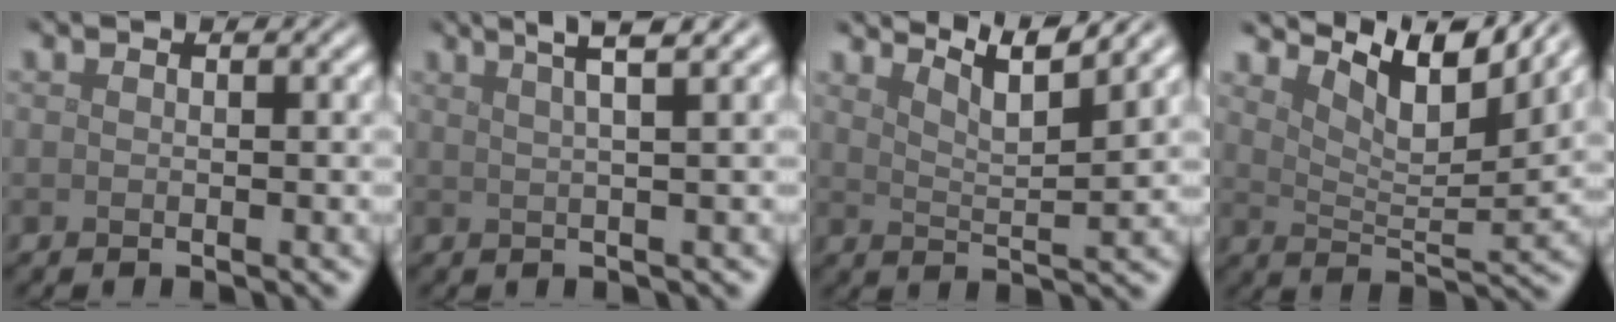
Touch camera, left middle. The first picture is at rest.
{"total": 4.5, "force": [2.9, 0.7, 3.3], "torque": [-0.036, 0.014, 0.027]}
{"total": 5.4, "force": [4.4, 0.9, 3.0], "torque": [-0.044, 0.007, 0.054]}
{"total": 7.3, "force": [5.4, 2.0, 4.5], "torque": [-0.079, -0.002, 0.090]}